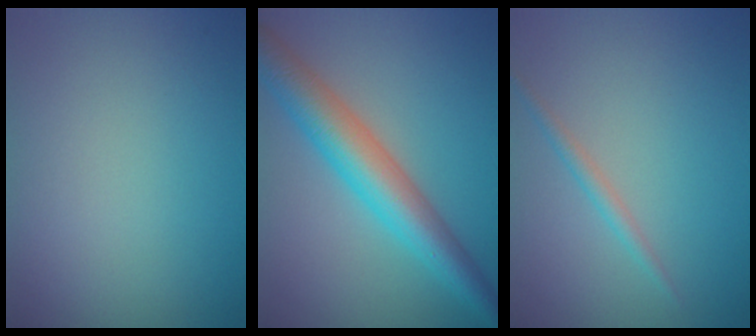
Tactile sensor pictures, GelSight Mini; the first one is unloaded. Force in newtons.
{"total": 6.1, "press": 6.1, "slide": 0.1}
{"total": 1.2, "press": 1.2, "slide": 0.0}